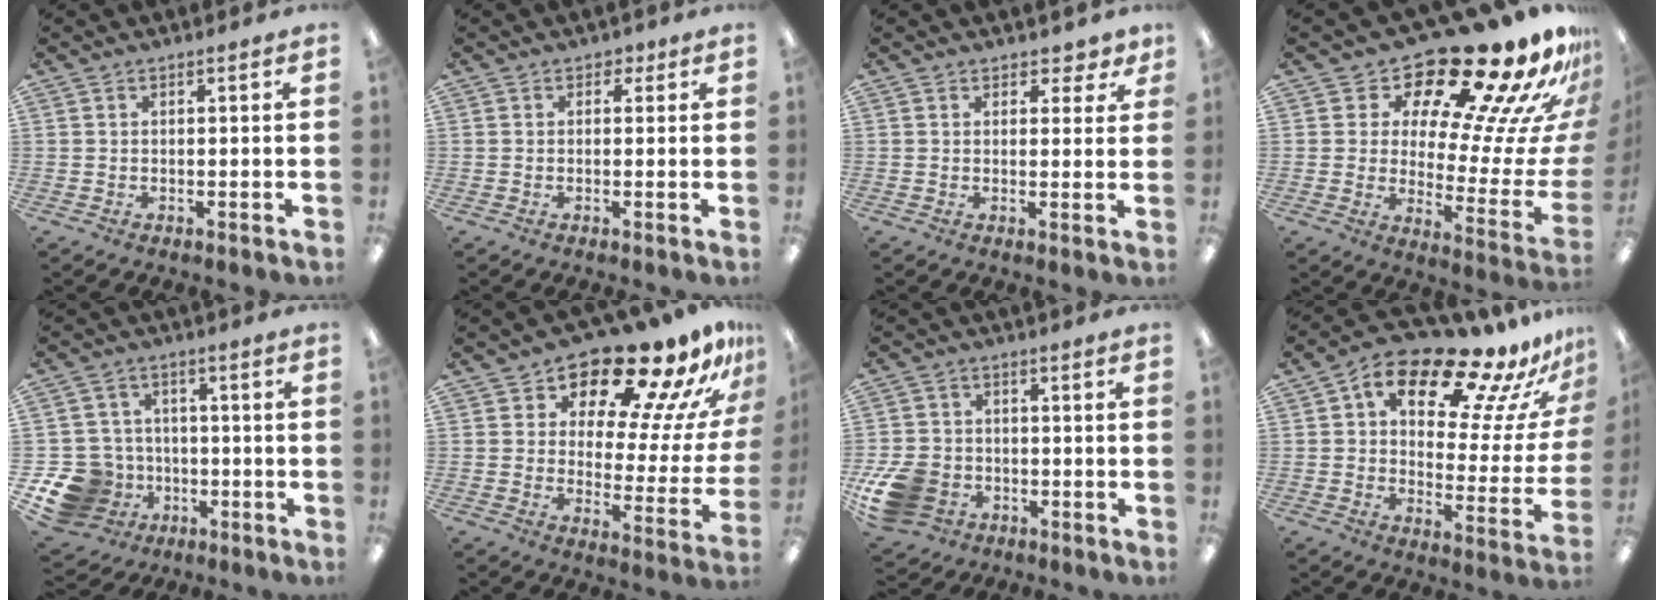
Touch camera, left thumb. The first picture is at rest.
{"total": 1.5, "force": [0.4, 1.2, 0.7], "torque": [-0.006, 0.002, 0.006]}
{"total": 3.1, "force": [2.1, 2.1, 0.7], "torque": [0.006, -0.007, 0.035]}
{"total": 22.6, "force": [18.5, 5.0, 12.0], "torque": [-0.166, -0.156, 0.298]}
{"total": 12.8, "force": [-5.1, 11.0, 4.1], "torque": [-0.111, 0.035, -0.081]}
{"total": 16.7, "force": [14.6, 4.3, 6.9], "torque": [-0.117, -0.117, 0.243]}
{"total": 12.0, "force": [-5.0, 9.1, 6.0], "torque": [-0.126, 0.035, -0.088]}
{"total": 18.7, "force": [12.3, 7.8, 11.7], "torque": [-0.181, -0.085, 0.199]}